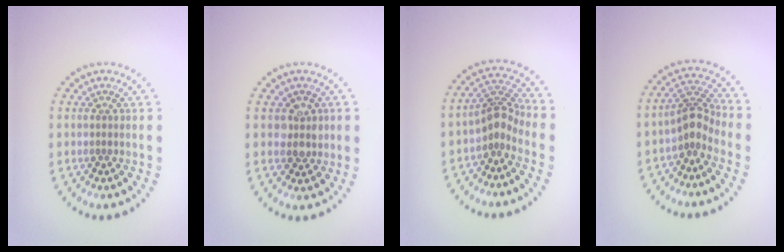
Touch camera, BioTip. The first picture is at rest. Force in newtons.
{"total": 2.2, "press": 2.0, "slide": 1.0}
{"total": 2.8, "press": 2.0, "slide": 1.9}
{"total": 2.9, "press": 2.1, "slide": 2.0}